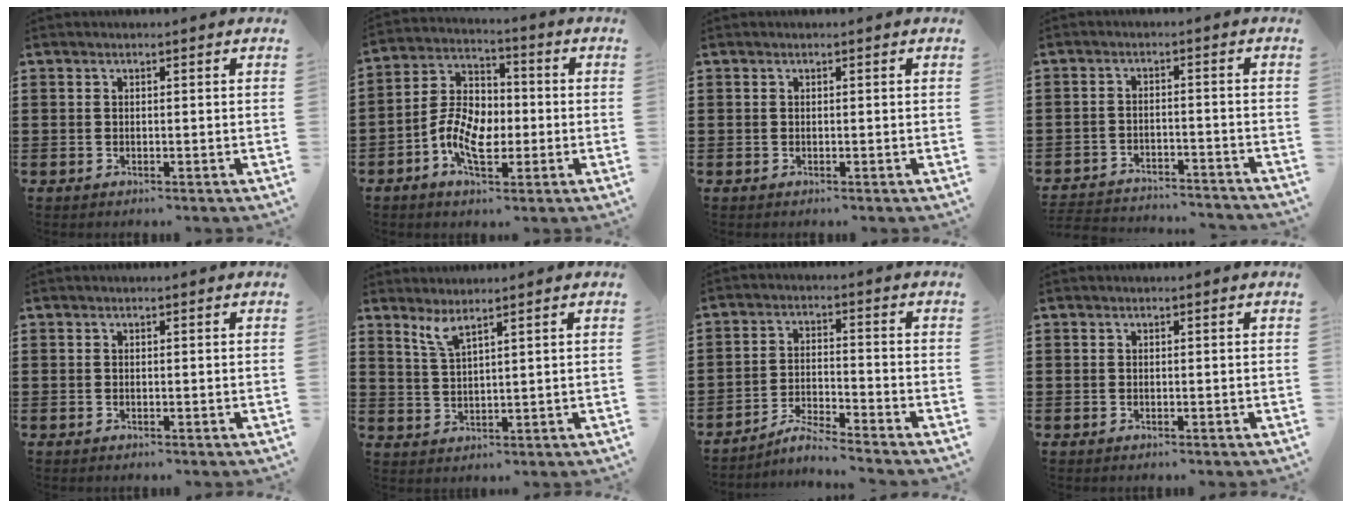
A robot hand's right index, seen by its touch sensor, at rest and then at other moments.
{"total": 8.5, "force": [-2.3, 5.2, 6.3], "torque": [-0.148, 0.006, -0.047]}
{"total": 0.0}
{"total": 3.3, "force": [-3.3, 0.2, 0.2], "torque": [-0.016, -0.001, -0.073]}
{"total": 0.0}
{"total": 3.0, "force": [2.3, 0.2, 1.8], "torque": [-0.041, 0.002, 0.042]}
{"total": 4.3, "force": [-4.1, -0.1, 1.2], "torque": [-0.030, 0.002, -0.083]}
{"total": 0.0}